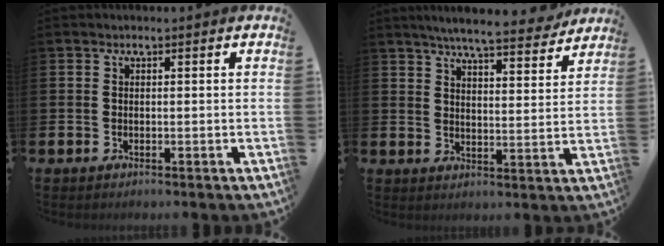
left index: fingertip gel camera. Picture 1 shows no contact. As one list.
[{"total": 7.0, "force": [6.6, 0.6, 2.2], "torque": [-0.042, -0.044, 0.111]}]